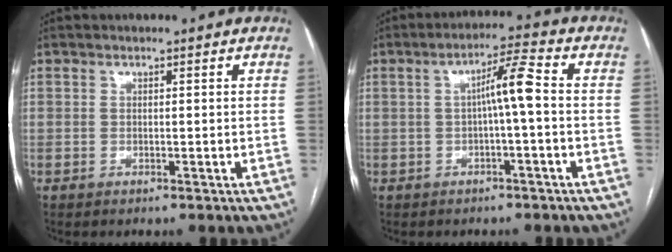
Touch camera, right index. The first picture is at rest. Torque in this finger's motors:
{"motor_torque": [0.48, 0.25, 0.16, 0.05]}